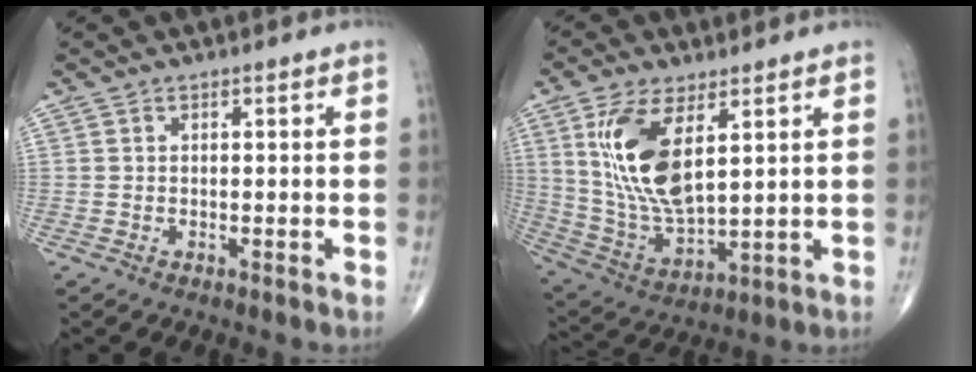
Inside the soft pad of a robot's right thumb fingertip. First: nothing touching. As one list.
[{"total": 15.4, "force": [5.1, 6.8, 12.9], "torque": [-0.257, -0.025, 0.112]}]